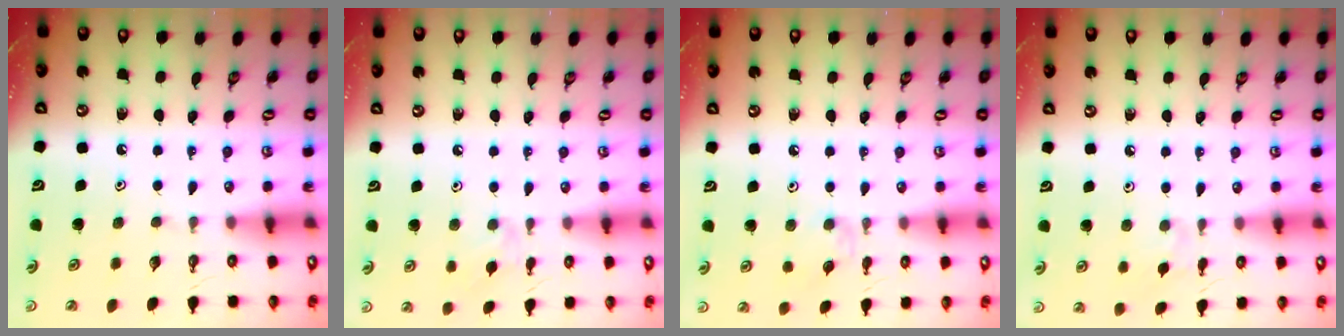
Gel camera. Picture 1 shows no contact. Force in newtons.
{"total": 8.0, "press": 7.9, "slide": 0.9}
{"total": 4.8, "press": 4.7, "slide": 0.6}
{"total": 4.5, "press": 4.4, "slide": 0.7}